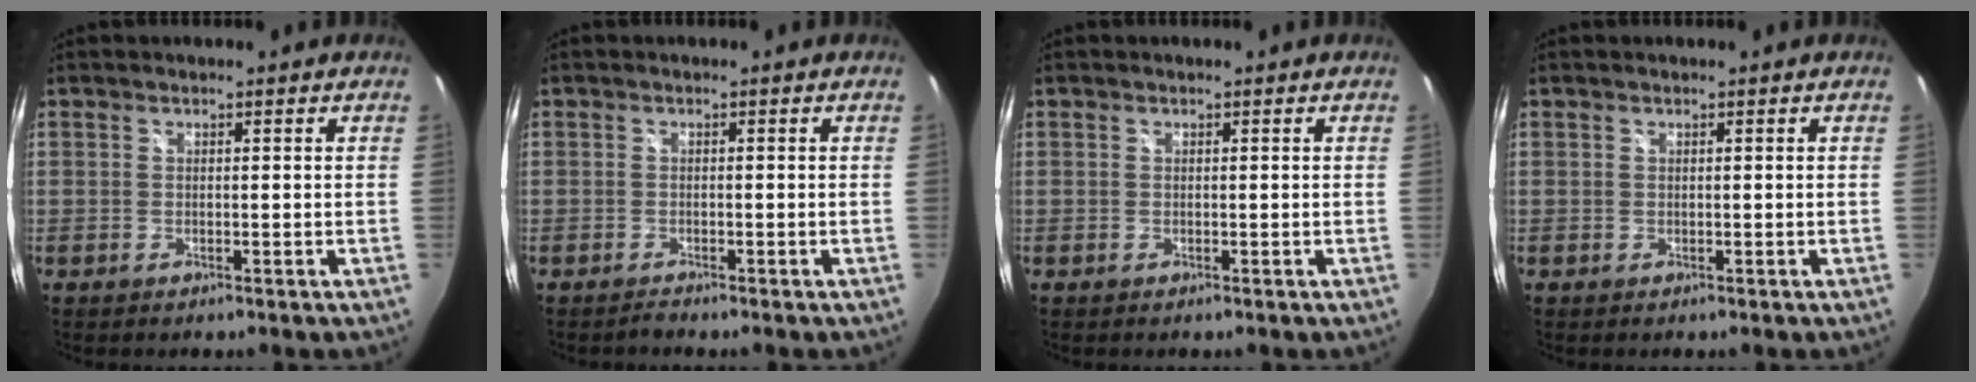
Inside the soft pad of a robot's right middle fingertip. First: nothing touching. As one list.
[{"total": 0.8, "force": [-0.8, 0.0, 0.1], "torque": [-0.001, -0.005, -0.018]}, {"total": 0.0}, {"total": 0.0}]